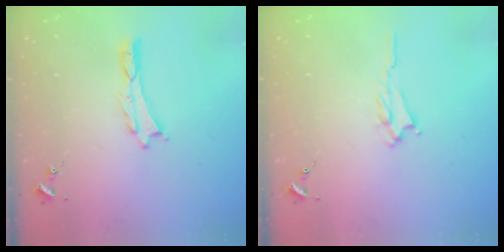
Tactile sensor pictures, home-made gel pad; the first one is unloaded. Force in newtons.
{"total": 1.6, "press": 1.5, "slide": 0.4}